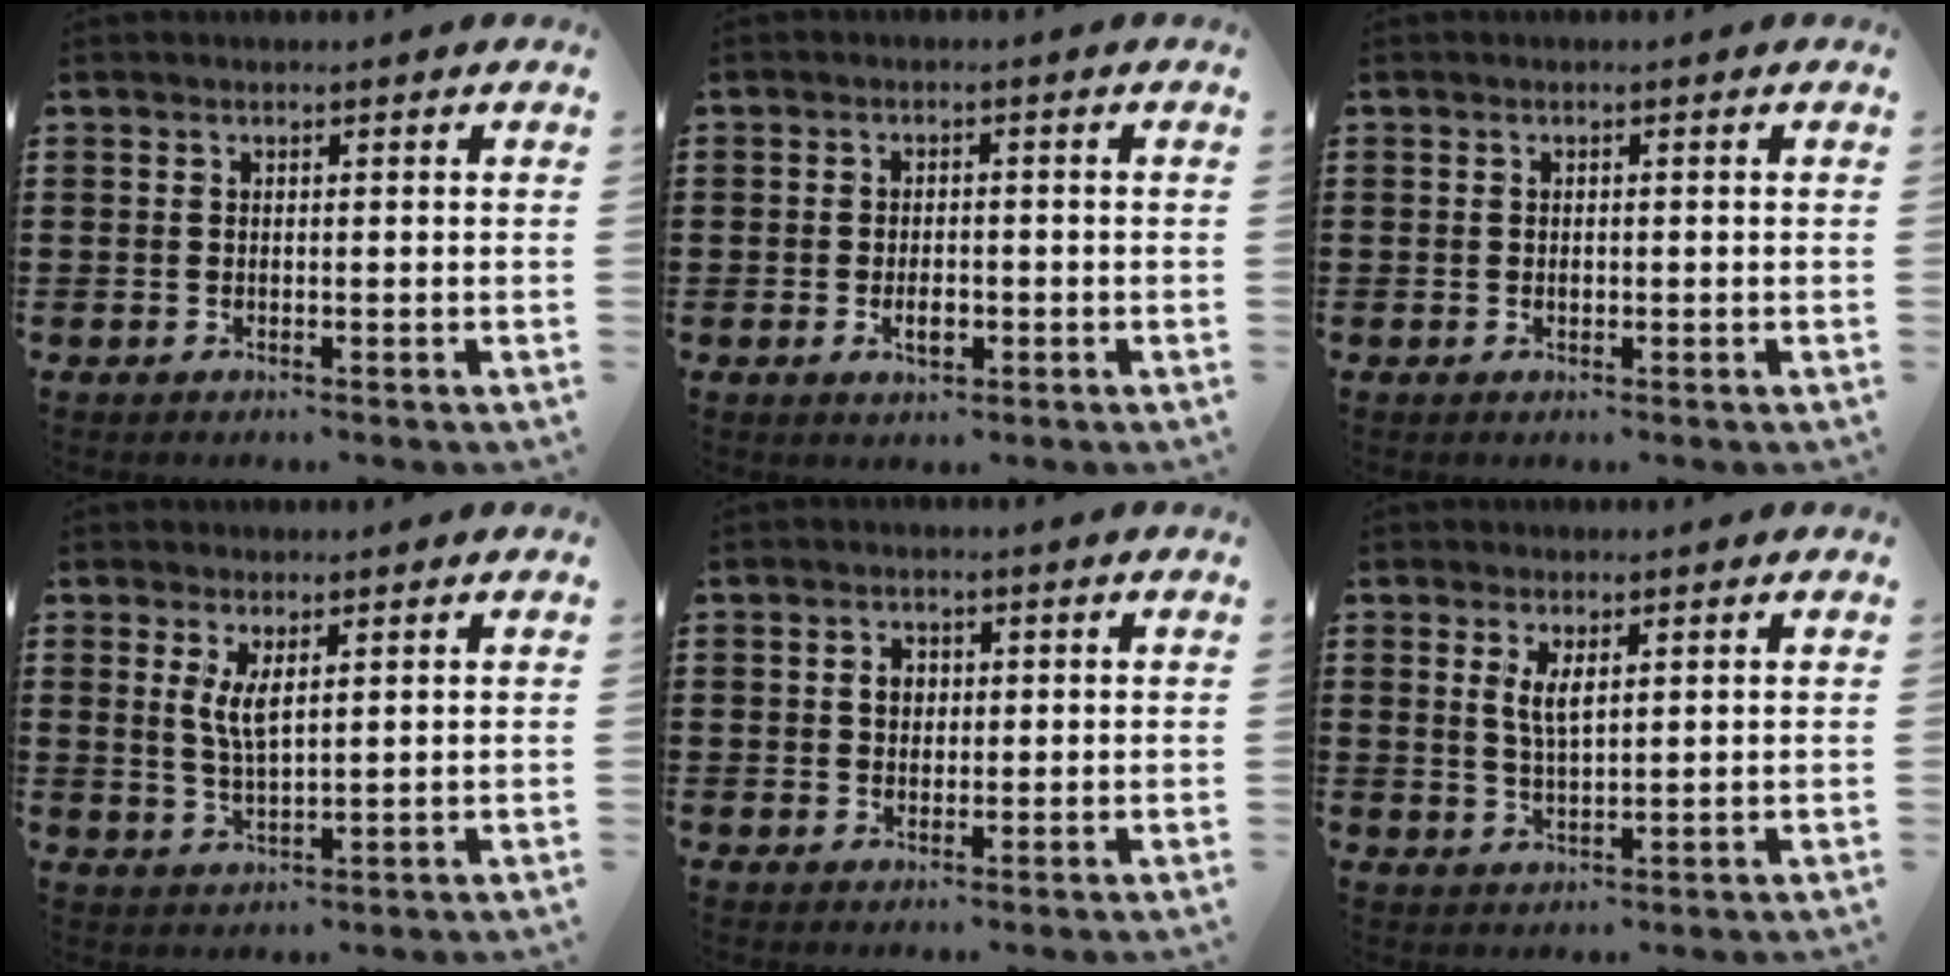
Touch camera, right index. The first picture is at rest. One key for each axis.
{"total": 2.9, "fx": -1.0, "fy": 1.4, "fz": 2.3, "tx": -0.044, "ty": 0.001, "tz": -0.017}
{"total": 0.5, "fx": -0.1, "fy": 0.3, "fz": 0.4, "tx": -0.009, "ty": -0.001, "tz": -0.001}
{"total": 3.6, "fx": 1.5, "fy": 1.0, "fz": 3.0, "tx": -0.064, "ty": 0.002, "tz": 0.027}
{"total": 2.1, "fx": 0.3, "fy": 1.7, "fz": 1.2, "tx": -0.028, "ty": 0.010, "tz": 0.005}
{"total": 3.3, "fx": 1.4, "fy": 1.1, "fz": 2.7, "tx": -0.057, "ty": 0.004, "tz": 0.024}